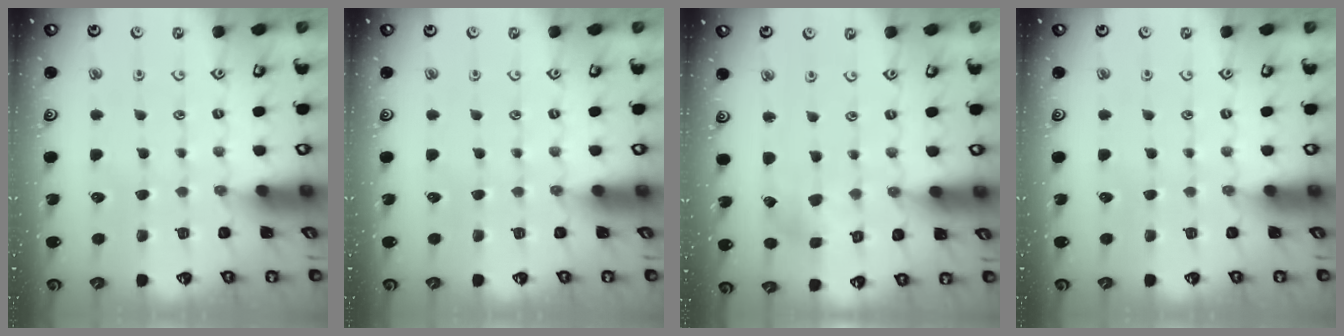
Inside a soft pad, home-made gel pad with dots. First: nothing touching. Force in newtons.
{"total": 0.0}
{"total": 2.1, "press": 2.1, "slide": 0.3}
{"total": 0.0}